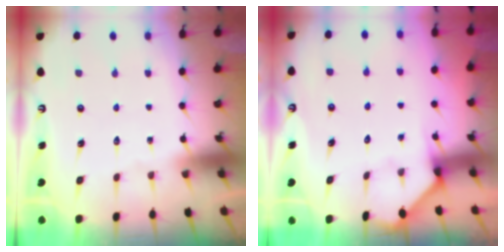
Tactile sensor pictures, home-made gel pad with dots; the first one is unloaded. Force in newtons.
{"total": 1.7, "press": 1.6, "slide": 0.2}